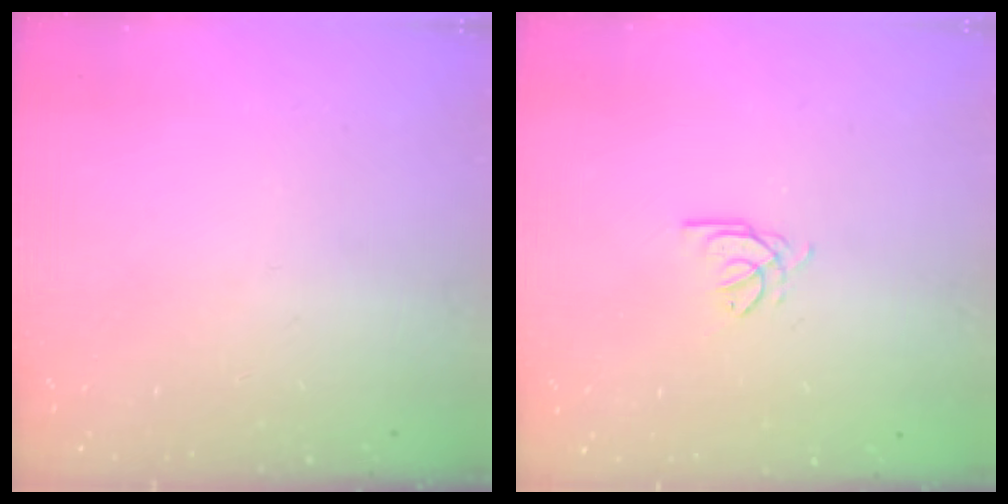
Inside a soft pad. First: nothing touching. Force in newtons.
{"total": 2.4, "press": 2.4, "slide": 0.1}